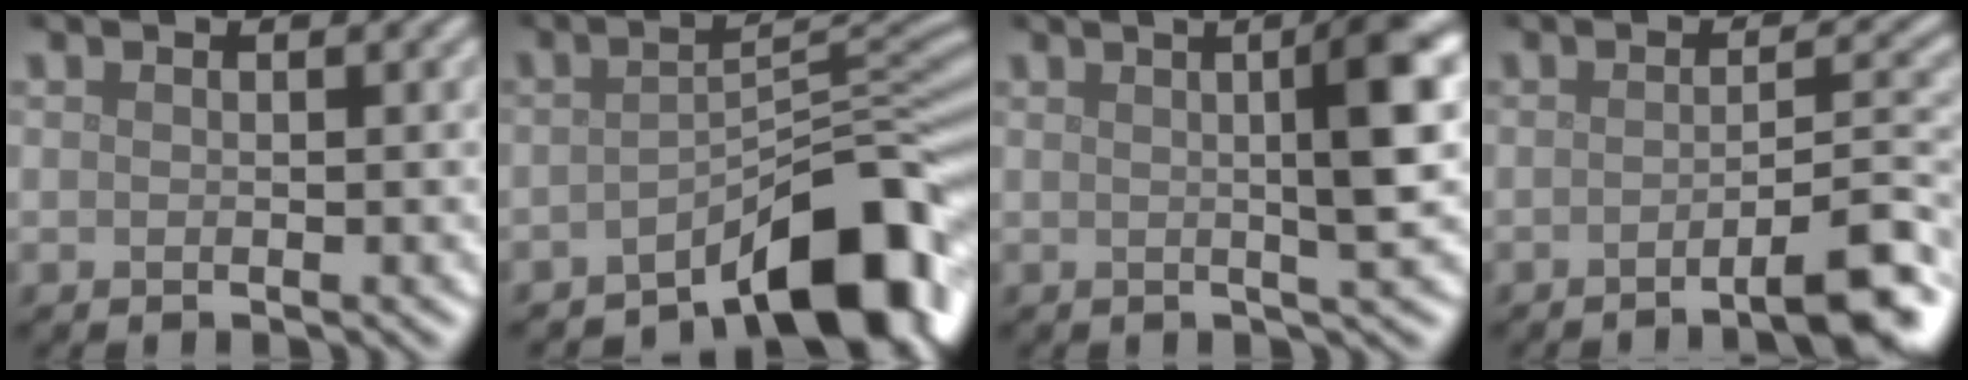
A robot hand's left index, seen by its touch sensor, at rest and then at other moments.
{"total": 9.4, "force": [-6.0, 2.8, 6.6], "torque": [-0.073, 0.013, -0.099]}
{"total": 6.6, "force": [1.2, 1.2, 6.4], "torque": [-0.076, 0.014, 0.018]}
{"total": 5.8, "force": [-2.9, 1.0, 4.9], "torque": [-0.057, 0.011, -0.051]}